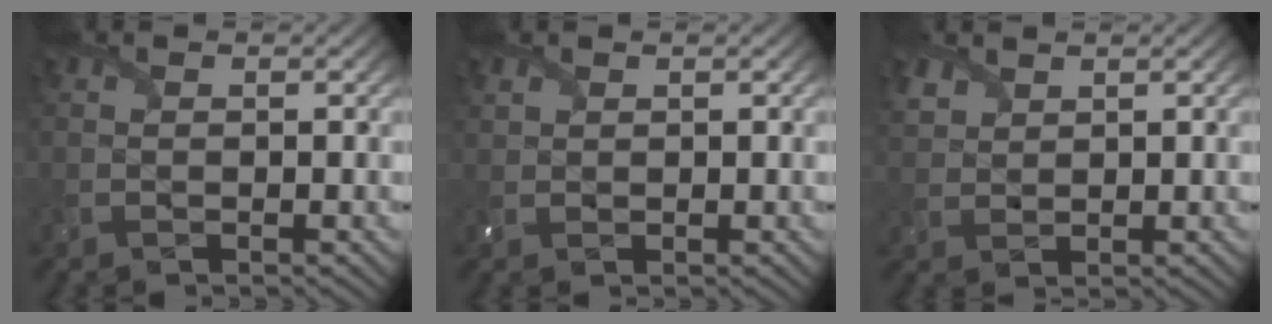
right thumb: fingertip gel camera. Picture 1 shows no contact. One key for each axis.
{"total": 1.2, "fx": 0.8, "fy": 0.8, "fz": 0.2, "tx": -0.009, "ty": 0.000, "tz": 0.021}
{"total": 2.6, "fx": 2.0, "fy": 1.5, "fz": 0.8, "tx": -0.028, "ty": 0.002, "tz": 0.047}